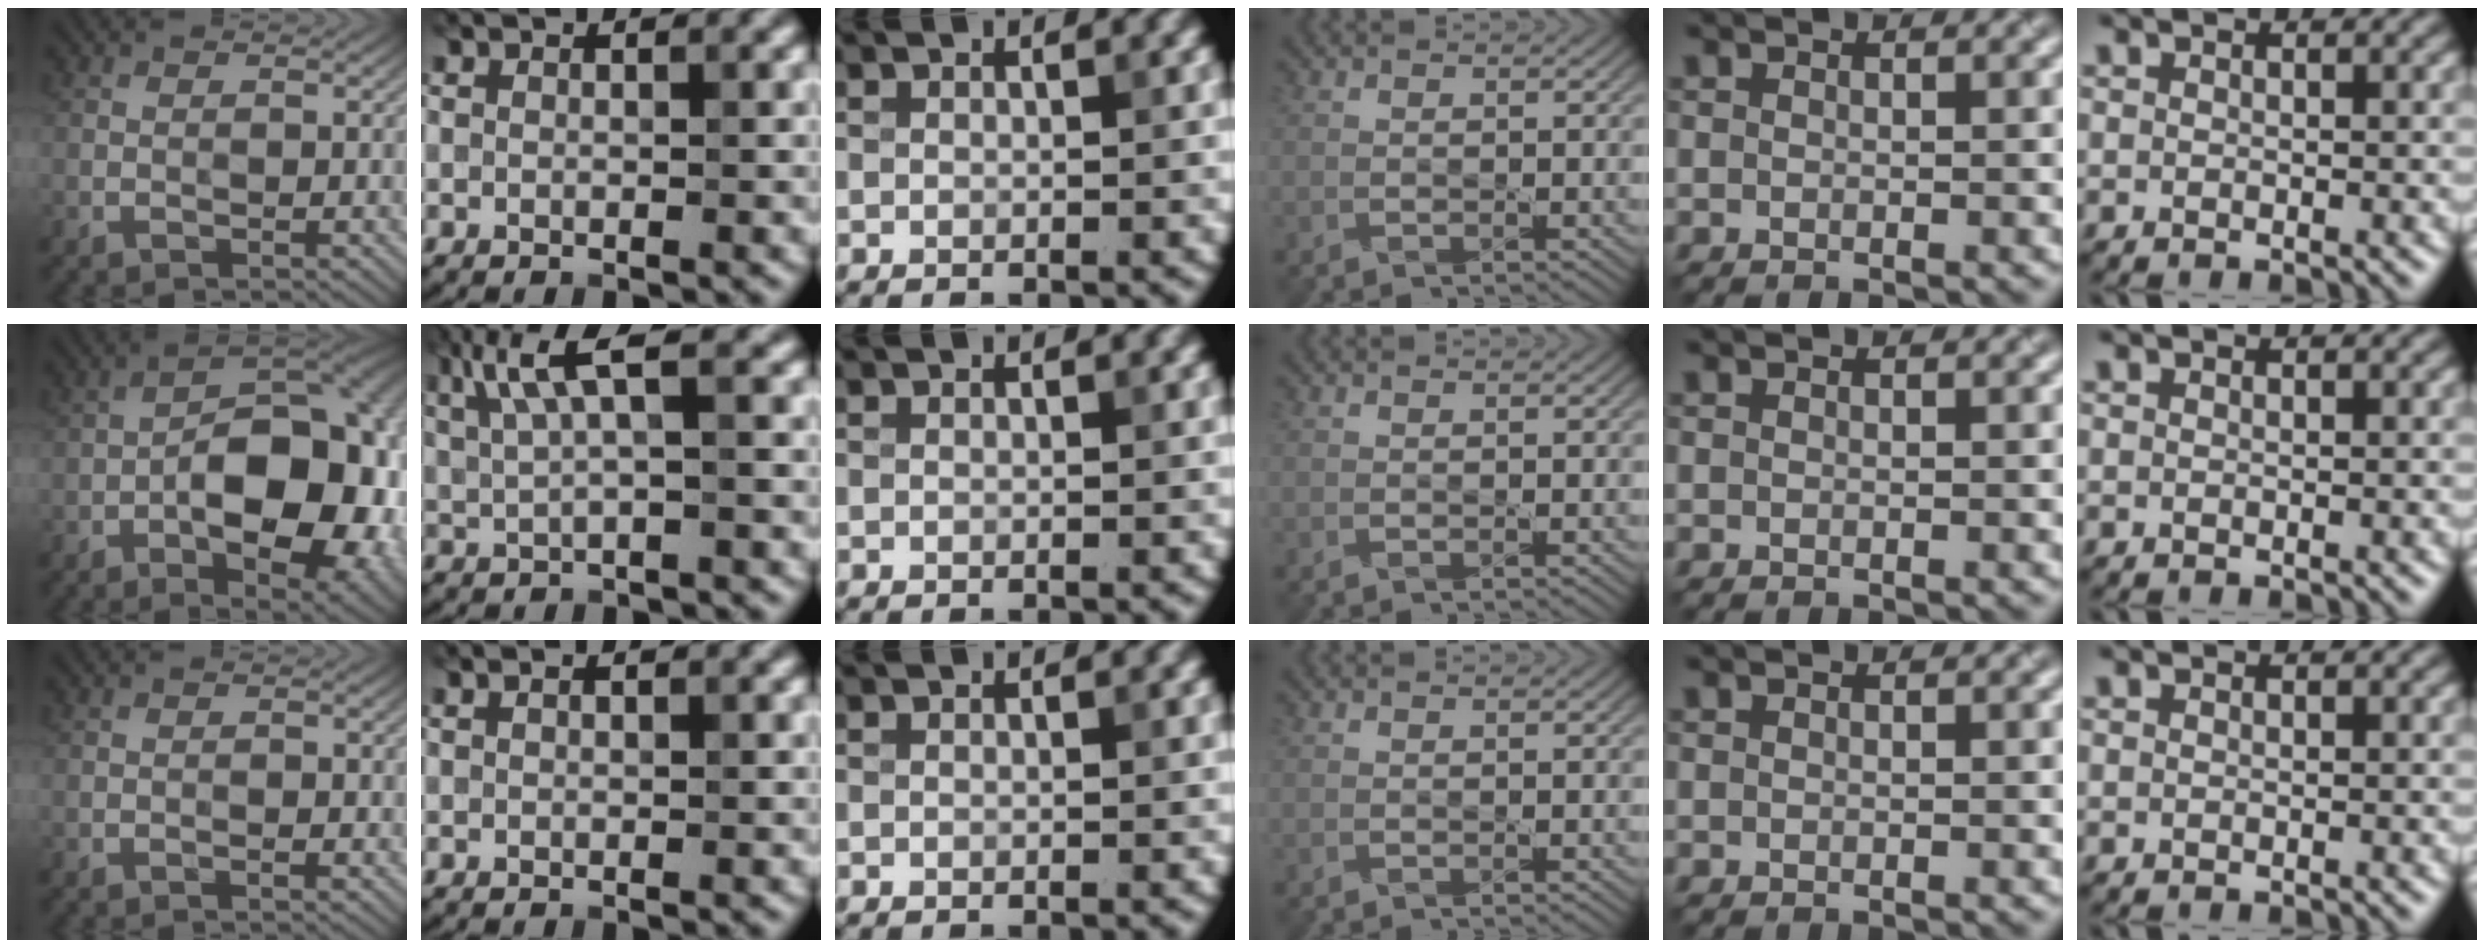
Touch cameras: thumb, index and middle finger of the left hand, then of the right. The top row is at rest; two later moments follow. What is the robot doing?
{"motion": "pour", "object": "bowl"}